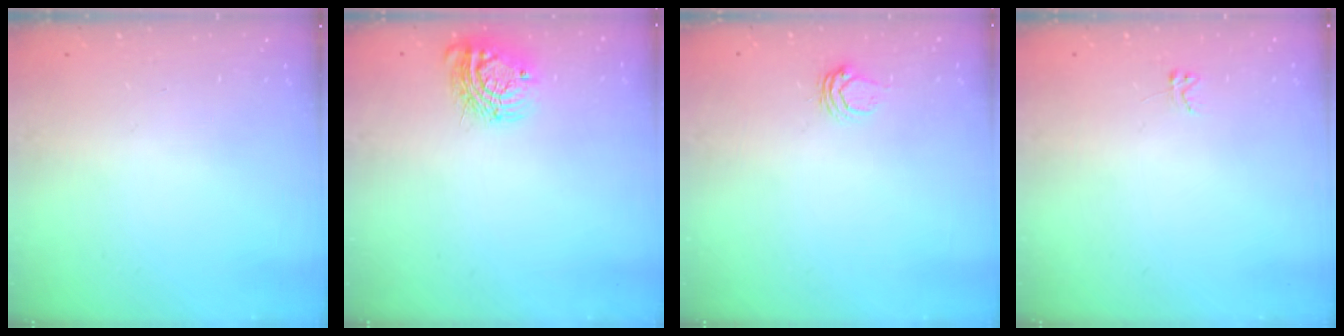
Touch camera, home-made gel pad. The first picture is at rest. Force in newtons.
{"total": 10.7, "press": 10.7, "slide": 0.4}
{"total": 4.7, "press": 4.7, "slide": 0.4}
{"total": 2.6, "press": 2.6, "slide": 0.4}